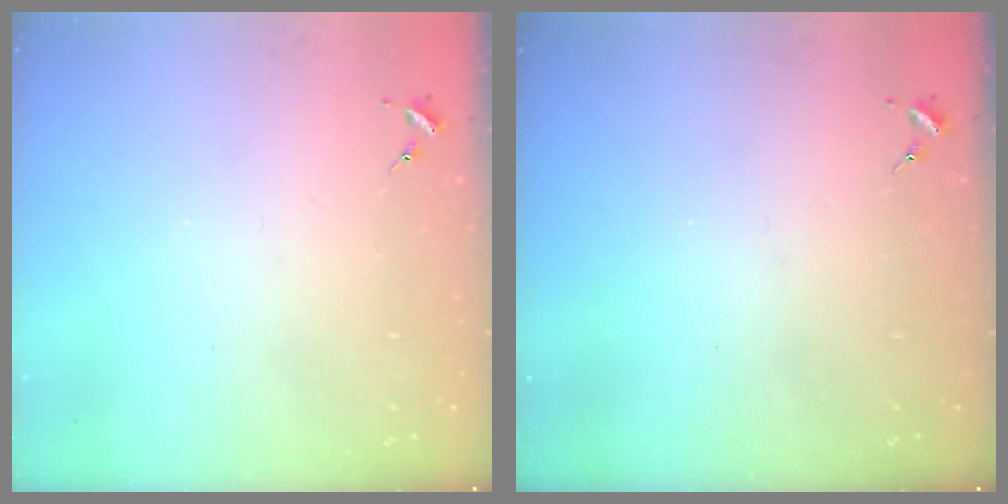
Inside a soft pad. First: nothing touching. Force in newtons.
{"total": 0.0}